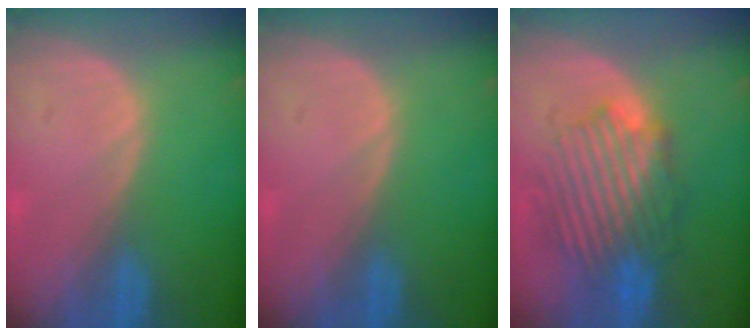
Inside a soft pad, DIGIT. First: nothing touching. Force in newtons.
{"total": 0.0}
{"total": 8.9, "press": 8.8, "slide": 1.5}